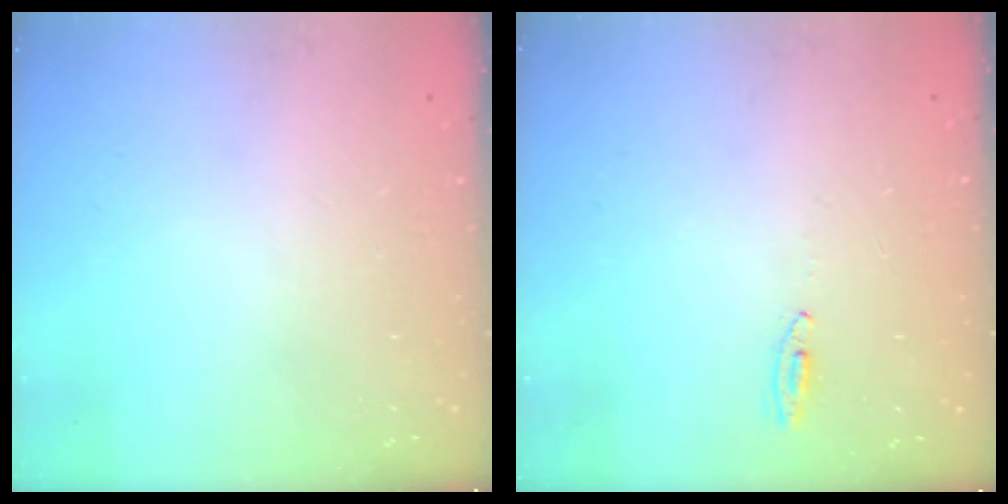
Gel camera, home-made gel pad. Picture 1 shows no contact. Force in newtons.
{"total": 2.7, "press": 2.5, "slide": 1.0}